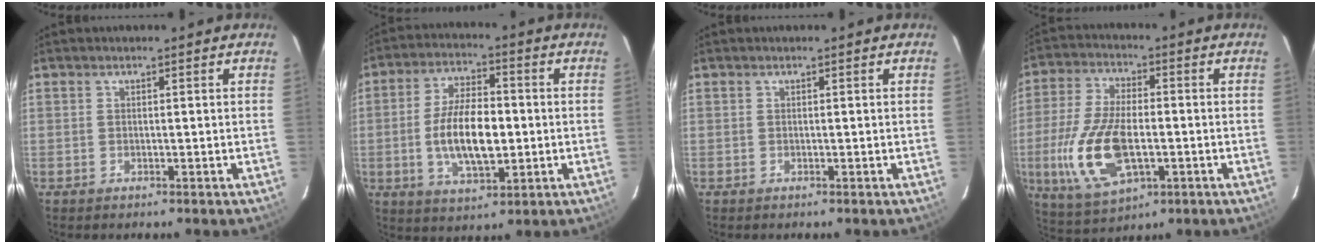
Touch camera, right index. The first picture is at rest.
{"total": 12.2, "force": [-1.5, 5.4, 10.8], "torque": [-0.209, 0.000, -0.024]}
{"total": 0.0}
{"total": 15.7, "force": [-3.5, 7.5, 13.4], "torque": [-0.291, -0.008, -0.056]}